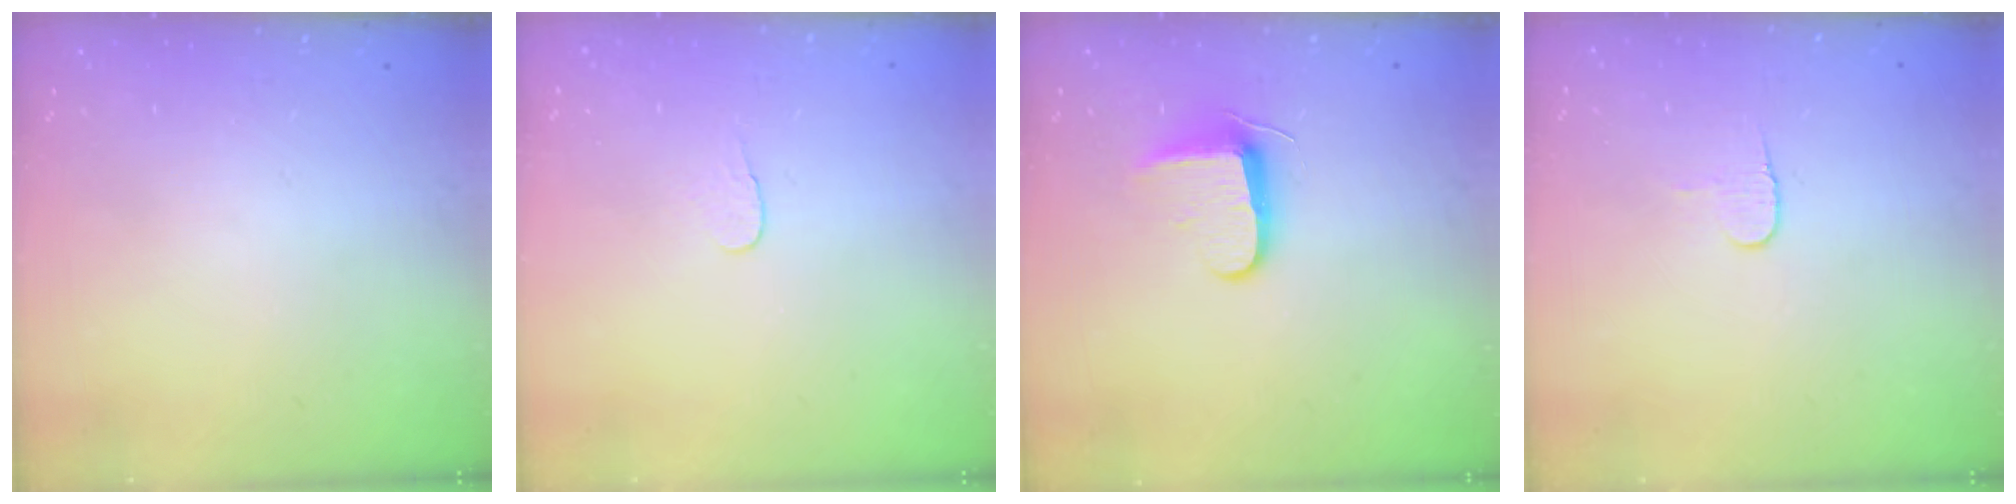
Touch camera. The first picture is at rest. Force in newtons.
{"total": 3.8, "press": 3.8, "slide": 0.3}
{"total": 9.1, "press": 9.0, "slide": 1.0}
{"total": 4.1, "press": 4.1, "slide": 0.4}